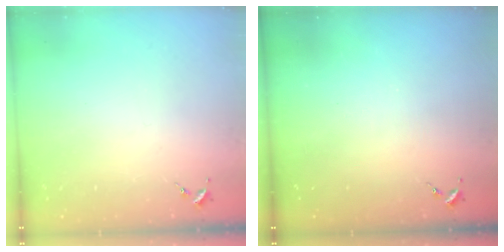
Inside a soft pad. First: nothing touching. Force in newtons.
{"total": 0.0}